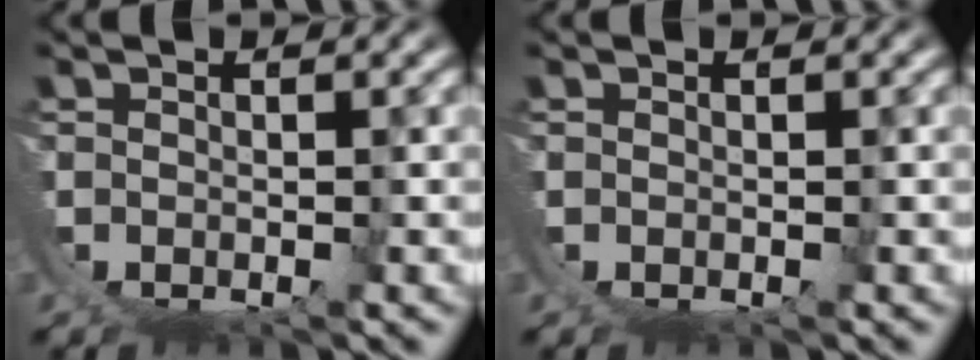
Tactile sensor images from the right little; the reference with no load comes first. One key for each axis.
{"total": 0.0}